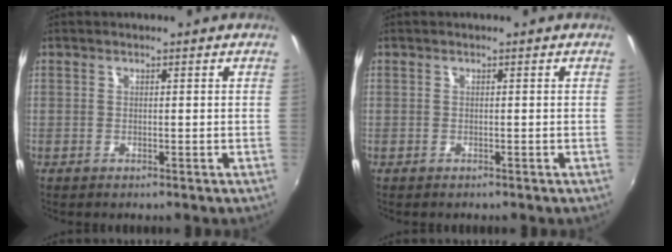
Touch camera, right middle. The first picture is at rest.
{"total": 0.7, "force": [0.7, -0.1, -0.2], "torque": [0.007, -0.001, 0.009]}